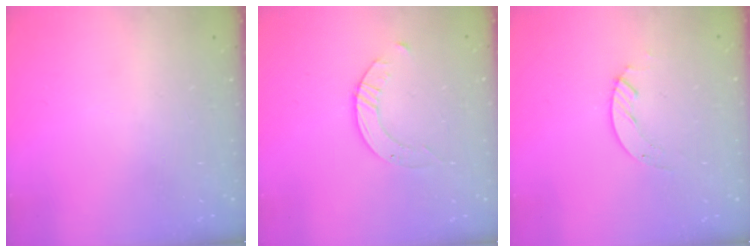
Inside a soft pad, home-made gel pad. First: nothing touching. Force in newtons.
{"total": 2.7, "press": 2.7, "slide": 0.3}
{"total": 2.7, "press": 2.7, "slide": 0.2}